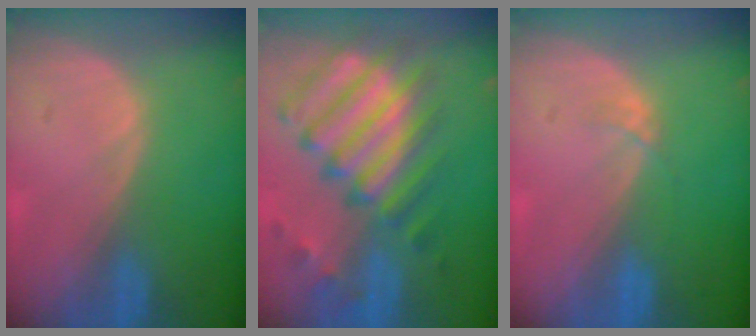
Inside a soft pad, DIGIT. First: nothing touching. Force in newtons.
{"total": 11.8, "press": 10.4, "slide": 5.6}
{"total": 0.9, "press": 0.9, "slide": 0.1}